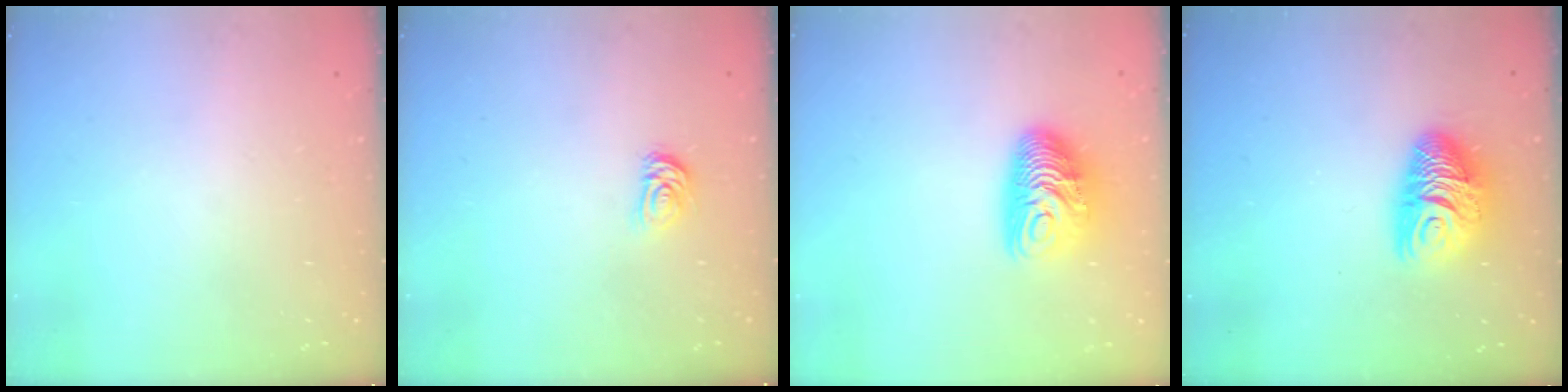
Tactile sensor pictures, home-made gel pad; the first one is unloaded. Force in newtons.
{"total": 3.6, "press": 3.6, "slide": 0.6}
{"total": 11.0, "press": 11.0, "slide": 0.4}
{"total": 10.6, "press": 10.6, "slide": 0.5}